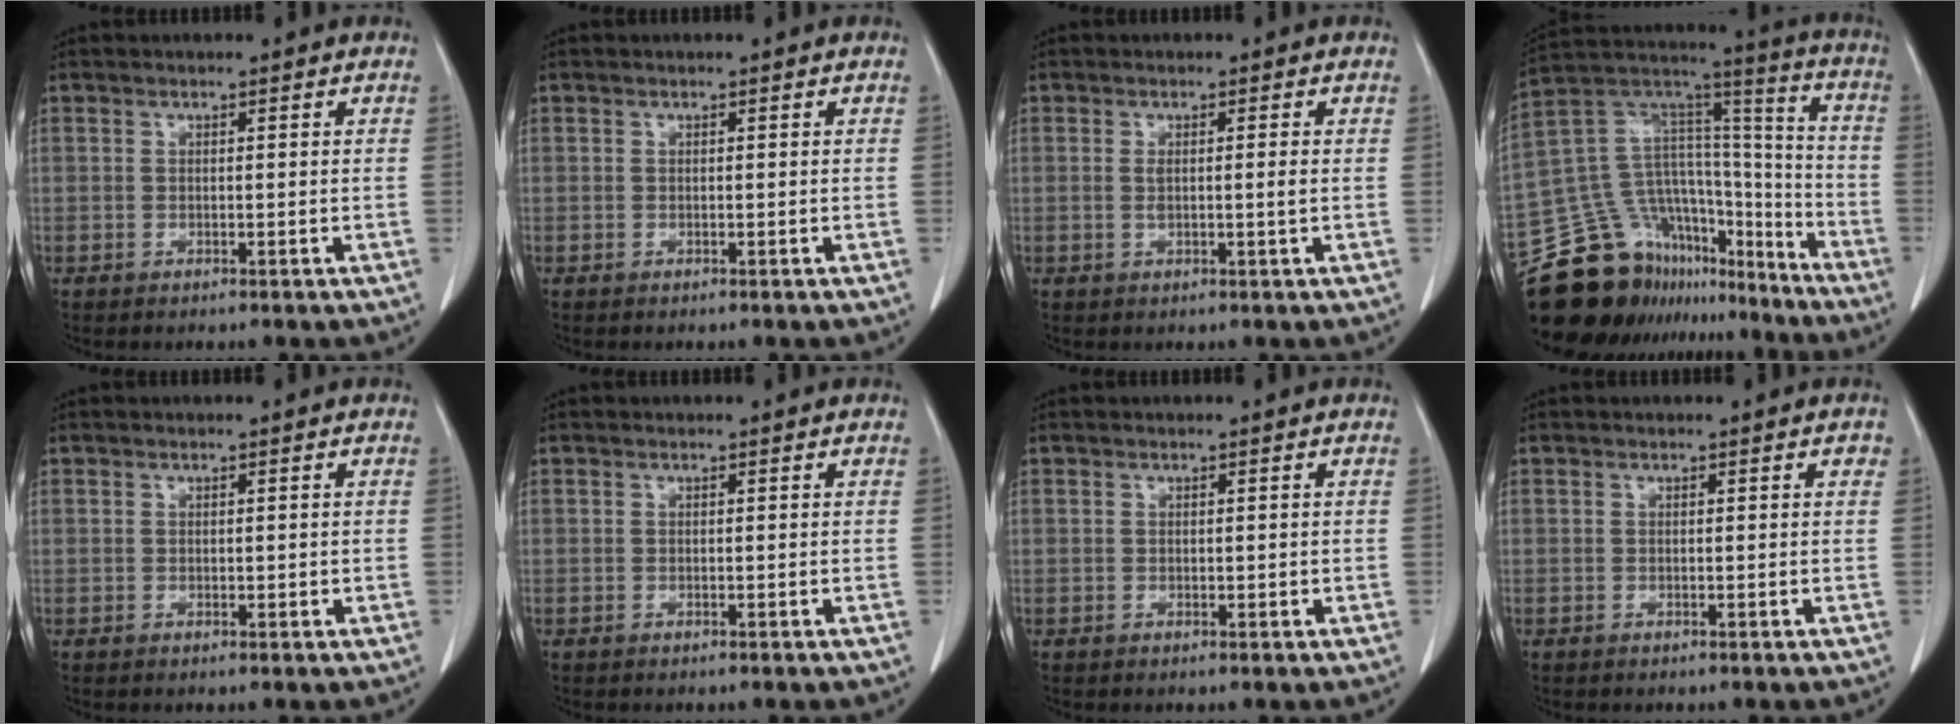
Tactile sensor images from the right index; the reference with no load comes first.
{"total": 0.0}
{"total": 1.9, "force": [0.1, 0.1, 1.9], "torque": [-0.039, 0.000, 0.006]}
{"total": 27.9, "force": [-22.3, 12.8, 10.7], "torque": [-0.207, 0.037, -0.350]}
{"total": 0.7, "force": [0.1, 0.6, 0.4], "torque": [-0.004, 0.001, 0.003]}
{"total": 0.0}
{"total": 0.6, "force": [0.1, 0.5, 0.2], "torque": [0.000, 0.001, 0.002]}
{"total": 0.7, "force": [0.2, 0.3, 0.6], "torque": [-0.008, 0.002, 0.002]}